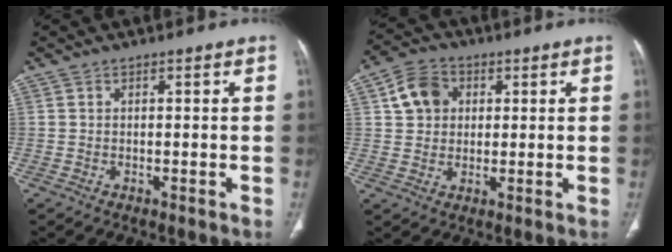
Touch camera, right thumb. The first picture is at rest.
{"total": 7.7, "force": [2.1, 6.4, 3.8], "torque": [-0.050, 0.005, 0.032]}